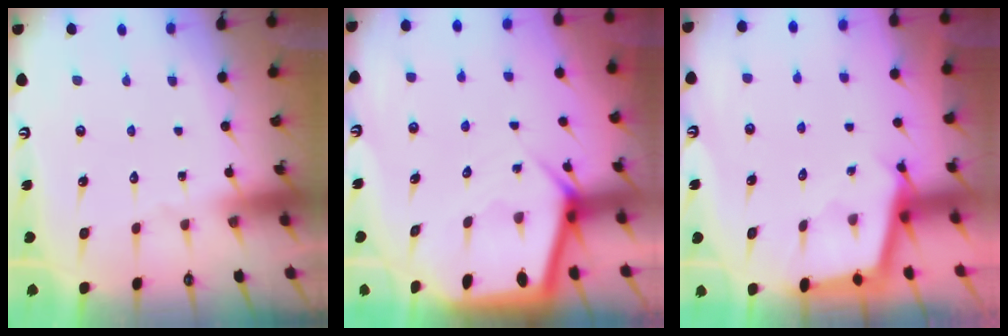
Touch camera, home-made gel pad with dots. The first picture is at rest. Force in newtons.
{"total": 5.8, "press": 5.8, "slide": 0.5}
{"total": 2.4, "press": 2.4, "slide": 0.2}